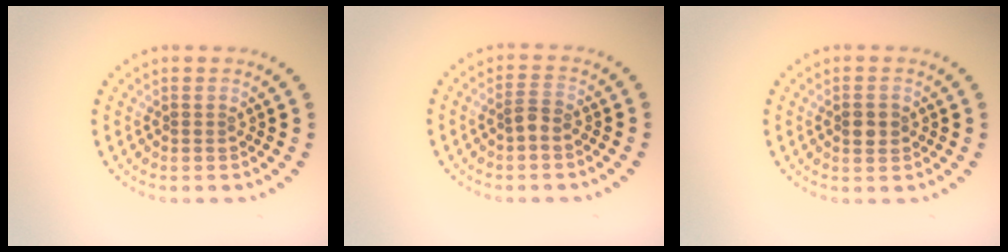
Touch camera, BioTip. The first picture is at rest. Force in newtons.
{"total": 1.5, "press": 1.4, "slide": 0.6}
{"total": 2.0, "press": 1.9, "slide": 0.1}